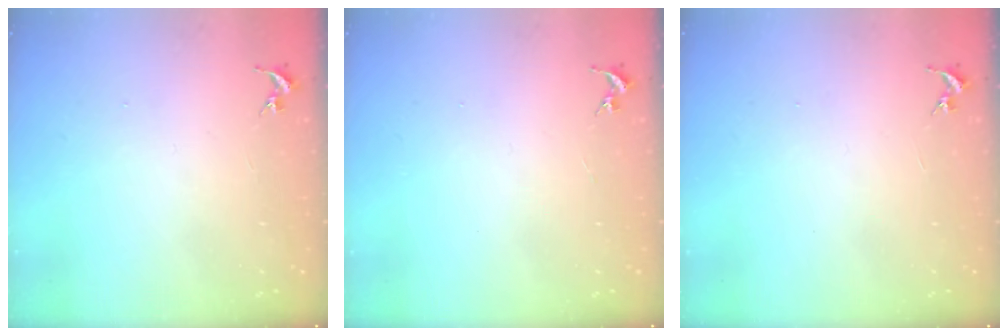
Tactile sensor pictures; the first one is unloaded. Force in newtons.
{"total": 0.0}
{"total": 0.0}